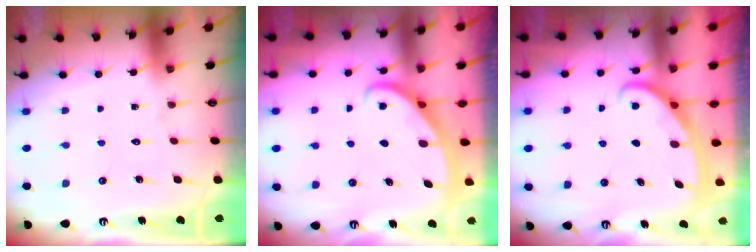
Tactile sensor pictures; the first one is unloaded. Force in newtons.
{"total": 3.0, "press": 3.0, "slide": 0.1}
{"total": 2.8, "press": 2.8, "slide": 0.4}